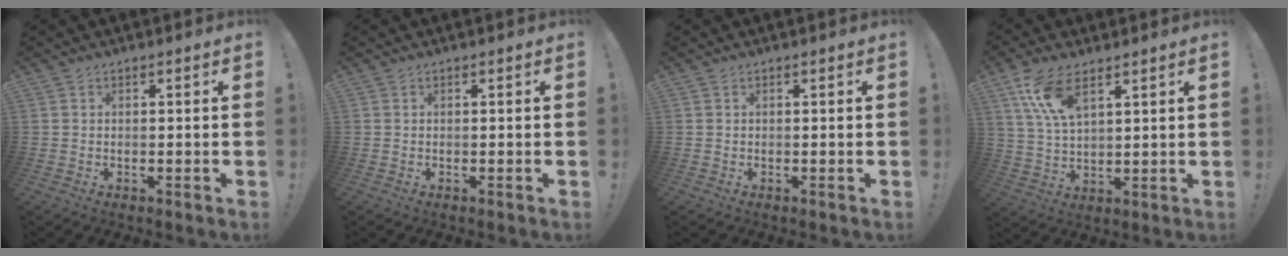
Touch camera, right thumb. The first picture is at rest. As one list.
[{"total": 0.0}, {"total": 0.0}, {"total": 10.5, "force": [6.2, 4.3, 7.3], "torque": [-0.147, -0.022, 0.116]}]